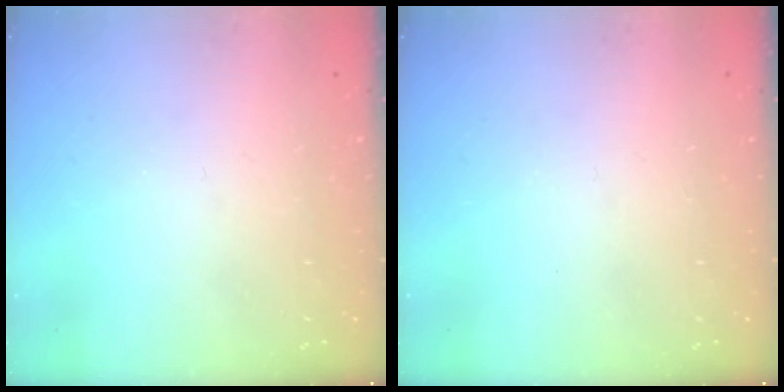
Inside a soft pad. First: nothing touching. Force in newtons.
{"total": 0.0}